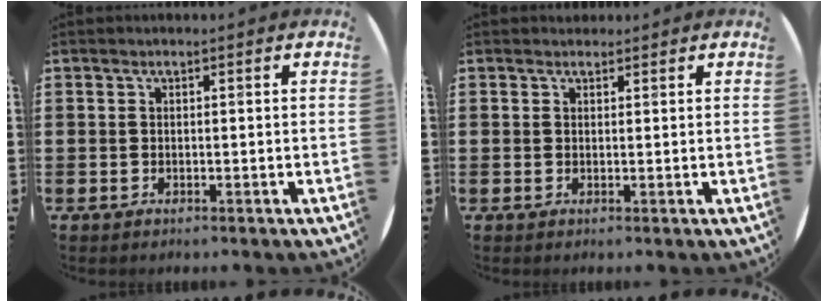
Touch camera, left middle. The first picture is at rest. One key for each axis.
{"total": 0.8, "fx": 0.7, "fy": 0.3, "fz": -0.2, "tx": 0.011, "ty": 0.001, "tz": 0.012}